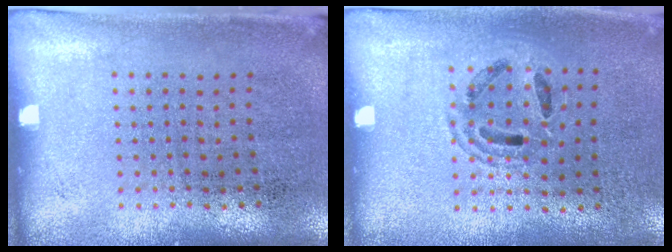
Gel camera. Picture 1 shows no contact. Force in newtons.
{"total": 1.1, "press": 1.1, "slide": 0.3}